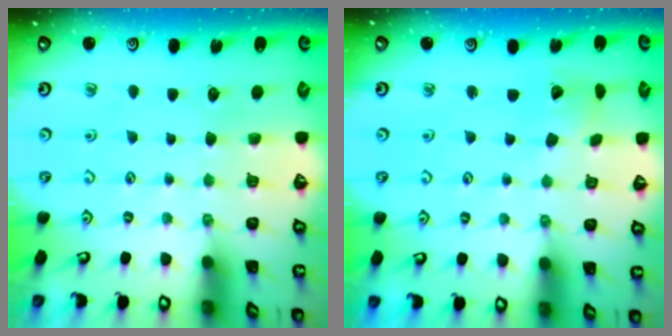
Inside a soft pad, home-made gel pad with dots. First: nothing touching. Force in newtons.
{"total": 2.8, "press": 2.8, "slide": 0.4}